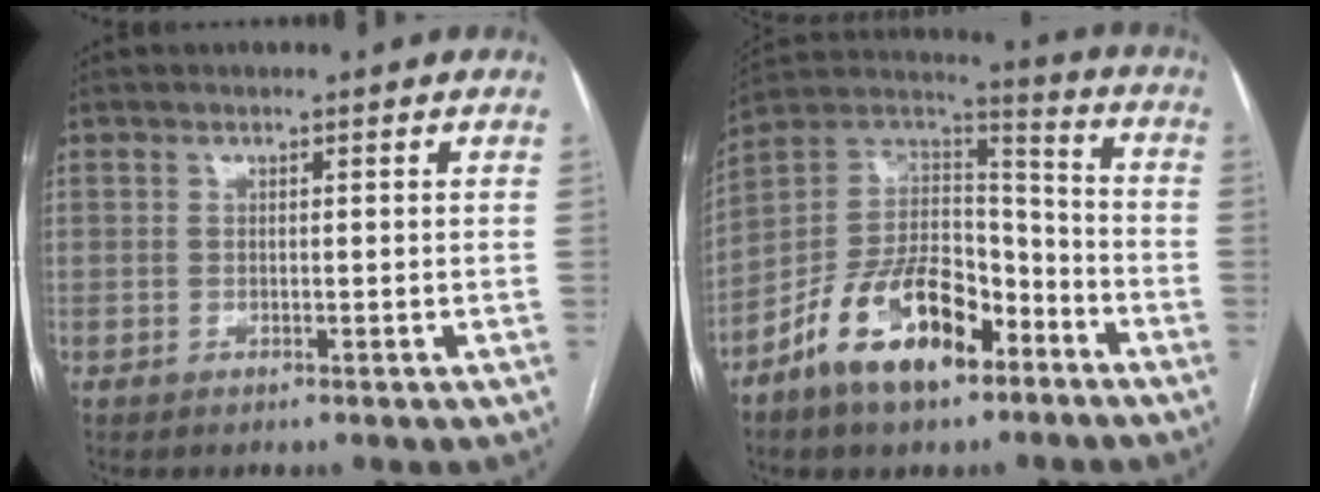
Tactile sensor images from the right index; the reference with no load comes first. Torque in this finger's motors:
{"motor_torque": [1.20, -0.94, 0.89, 0.21]}